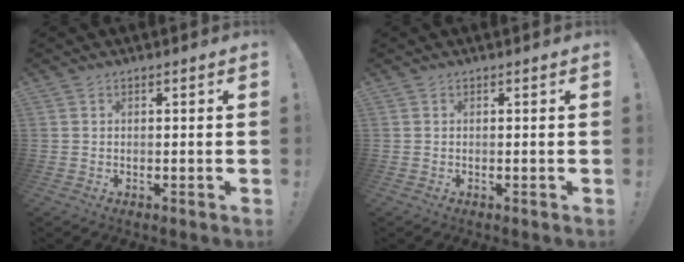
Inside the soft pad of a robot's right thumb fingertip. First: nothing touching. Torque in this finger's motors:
{"motor_torque": [0.08, 0.03, 0.07, -0.01, 0.02]}